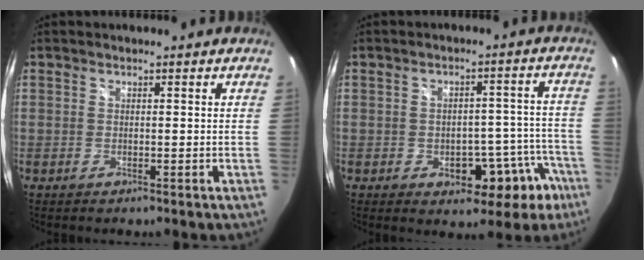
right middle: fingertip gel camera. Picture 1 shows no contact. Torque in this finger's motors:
{"motor_torque": [0.48, -0.45, 0.09, 0.03]}